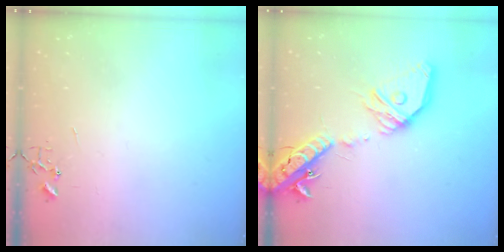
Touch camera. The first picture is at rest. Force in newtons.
{"total": 23.1, "press": 22.8, "slide": 3.6}